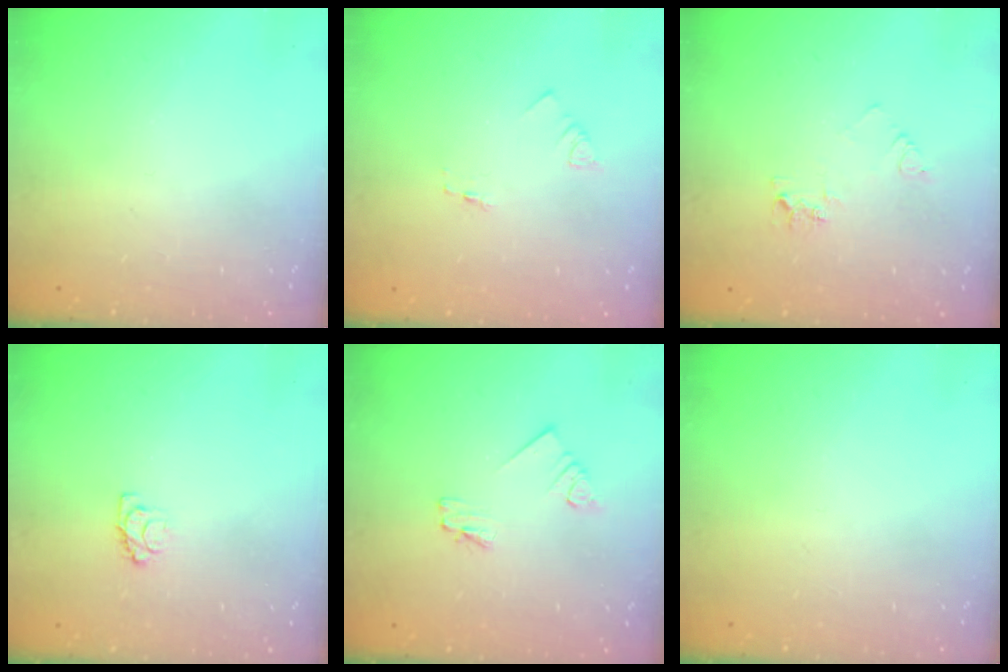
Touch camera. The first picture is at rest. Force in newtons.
{"total": 1.3, "press": 1.2, "slide": 0.1}
{"total": 5.1, "press": 5.0, "slide": 0.5}
{"total": 3.6, "press": 3.6, "slide": 0.4}
{"total": 1.6, "press": 1.5, "slide": 0.2}
{"total": 0.0}